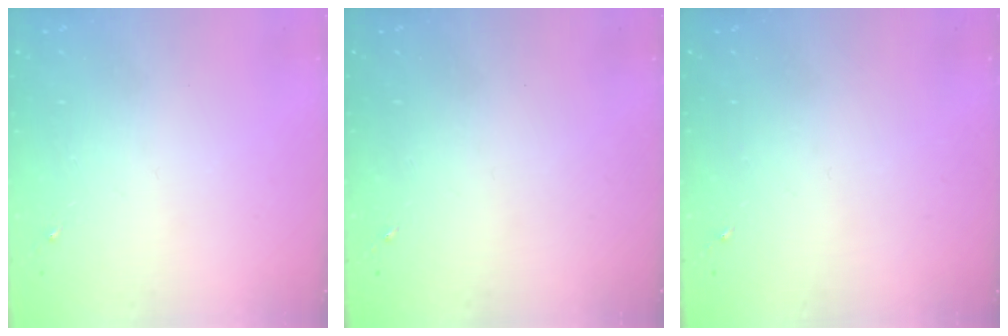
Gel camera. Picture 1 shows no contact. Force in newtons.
{"total": 0.0}
{"total": 0.0}